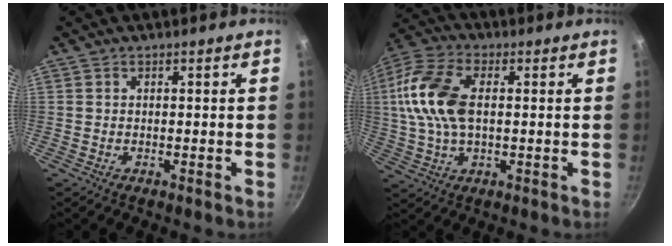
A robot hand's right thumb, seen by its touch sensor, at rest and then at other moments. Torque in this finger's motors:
{"motor_torque": [1.40, 1.50, 1.64, 0.20, 0.56]}